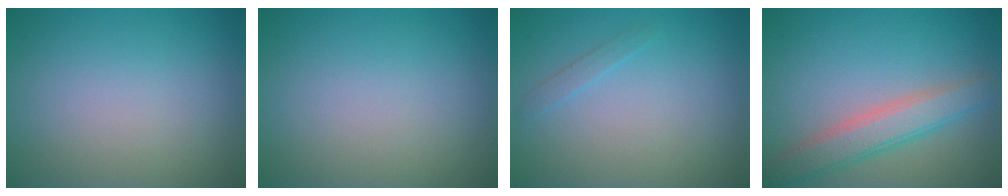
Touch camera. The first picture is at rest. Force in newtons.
{"total": 0.0}
{"total": 0.7, "press": 0.7, "slide": 0.0}
{"total": 4.0, "press": 4.0, "slide": 0.1}